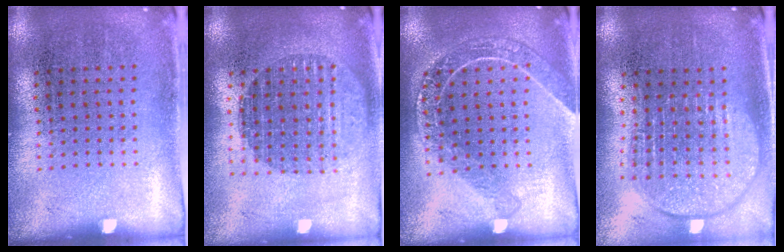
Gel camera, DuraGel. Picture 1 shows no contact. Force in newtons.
{"total": 1.7, "press": 1.5, "slide": 0.8}
{"total": 1.8, "press": 1.6, "slide": 0.7}
{"total": 2.0, "press": 1.6, "slide": 1.2}